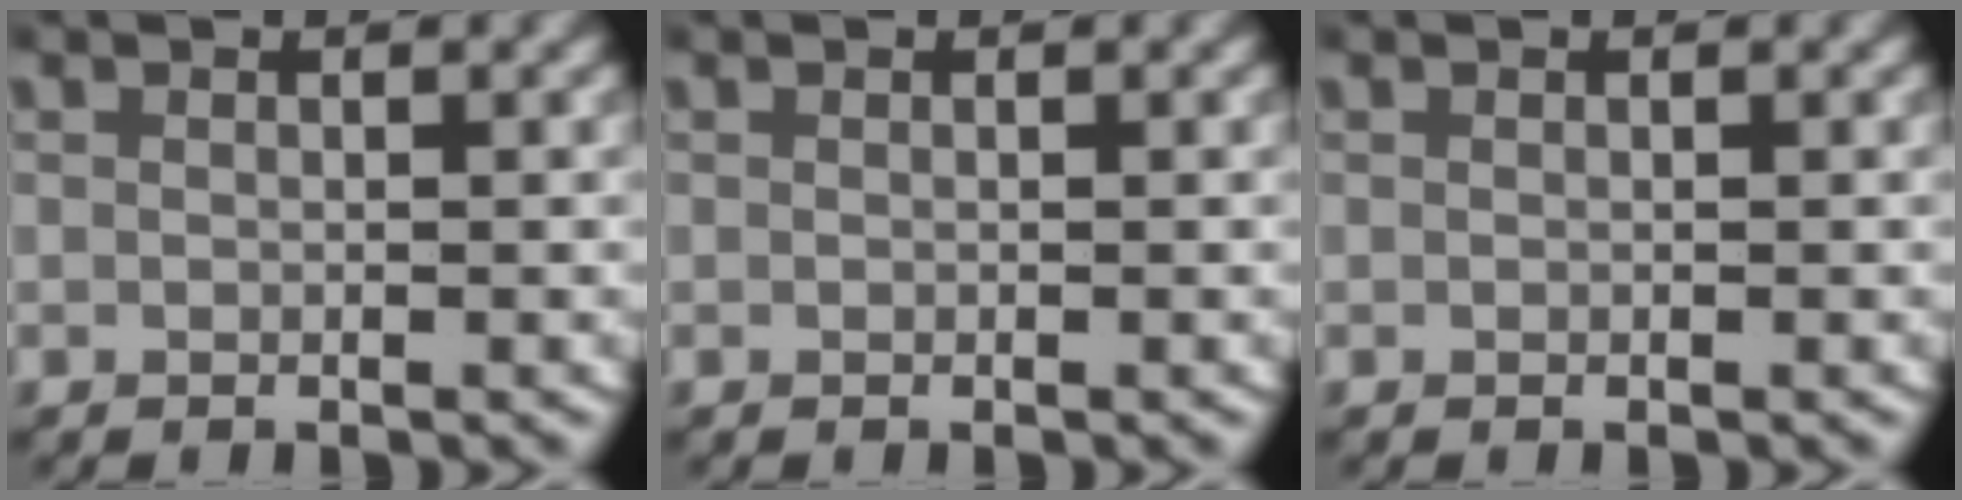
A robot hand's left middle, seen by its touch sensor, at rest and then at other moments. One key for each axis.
{"total": 0.0}
{"total": 0.0}